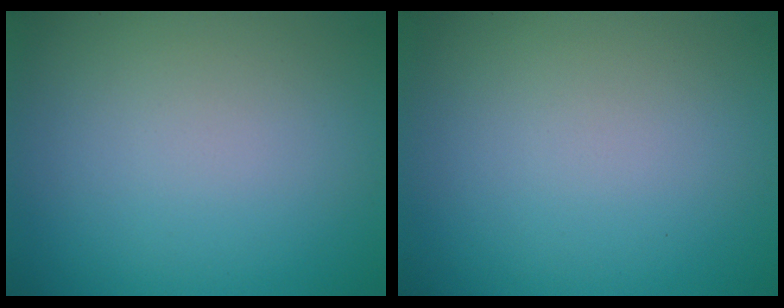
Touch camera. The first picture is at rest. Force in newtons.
{"total": 0.0}